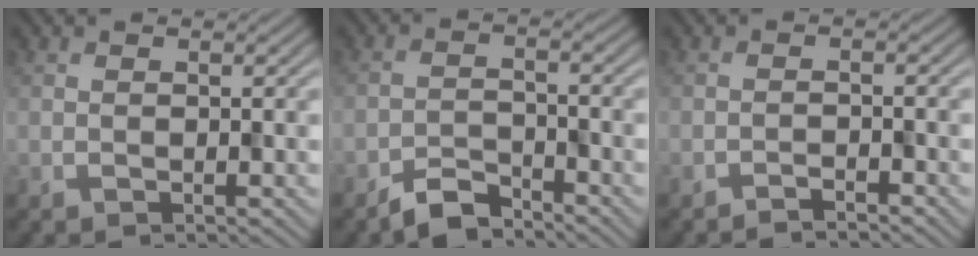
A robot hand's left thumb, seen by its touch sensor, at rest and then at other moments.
{"total": 3.9, "force": [-3.5, 1.1, 1.4], "torque": [-0.024, 0.002, -0.074]}
{"total": 1.6, "force": [-1.5, 0.1, 0.5], "torque": [-0.005, 0.003, -0.031]}